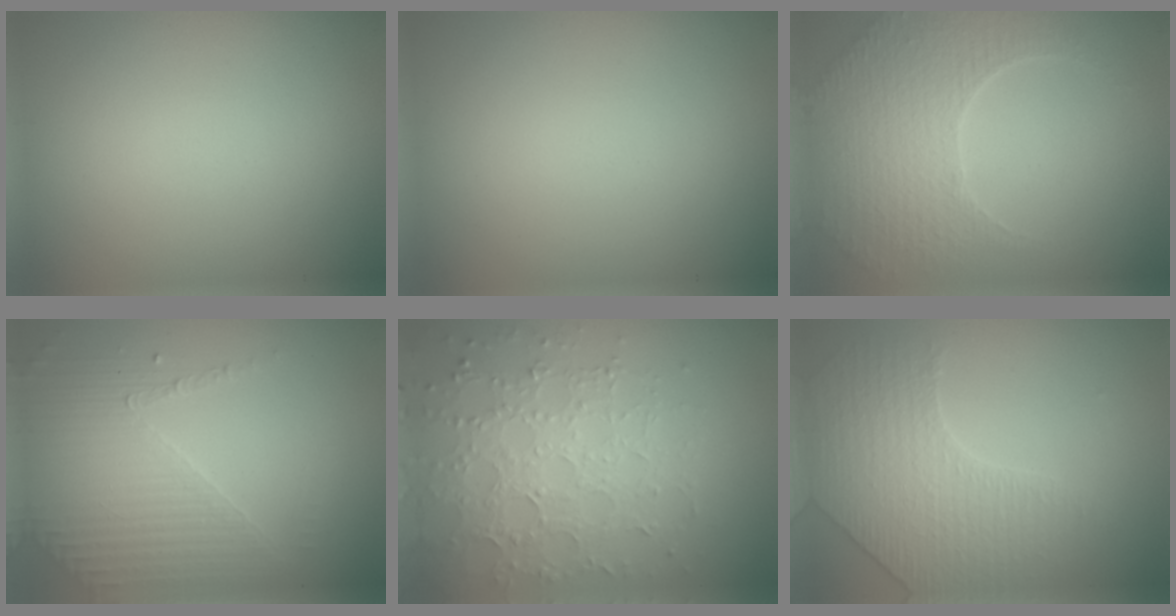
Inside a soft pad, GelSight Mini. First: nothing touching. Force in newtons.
{"total": 0.0}
{"total": 5.1, "press": 3.7, "slide": 3.6}
{"total": 4.2, "press": 3.1, "slide": 2.9}
{"total": 5.5, "press": 4.7, "slide": 2.8}
{"total": 3.8, "press": 3.6, "slide": 1.2}